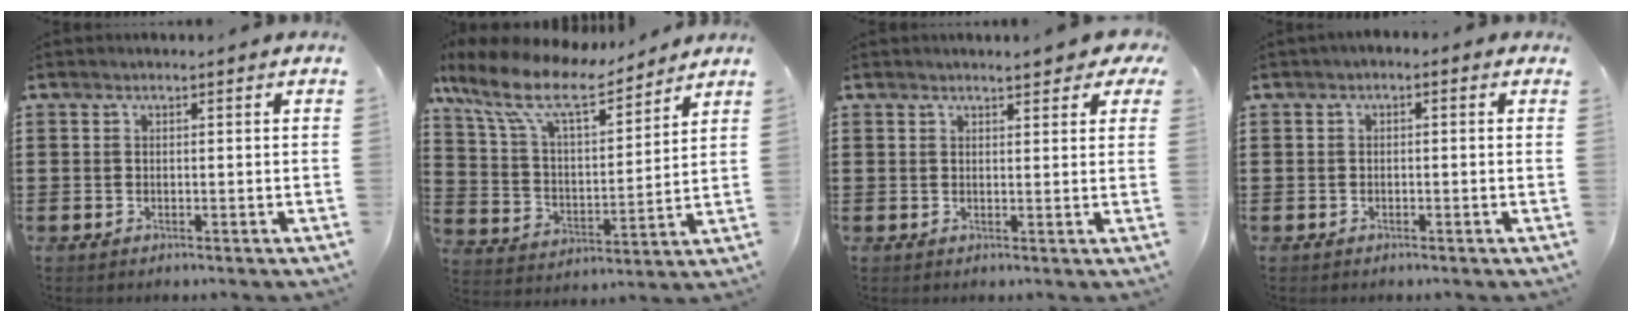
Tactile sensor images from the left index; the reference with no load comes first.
{"total": 11.3, "force": [8.7, 3.1, 6.5], "torque": [-0.159, -0.038, 0.152]}
{"total": 2.9, "force": [2.4, 0.6, 1.5], "torque": [-0.027, 0.000, 0.042]}
{"total": 0.9, "force": [-0.7, 0.5, 0.3], "torque": [-0.008, 0.002, -0.017]}